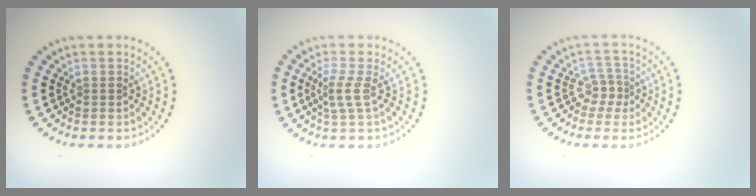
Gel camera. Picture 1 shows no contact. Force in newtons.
{"total": 2.2, "press": 1.5, "slide": 1.6}
{"total": 2.0, "press": 1.4, "slide": 1.4}